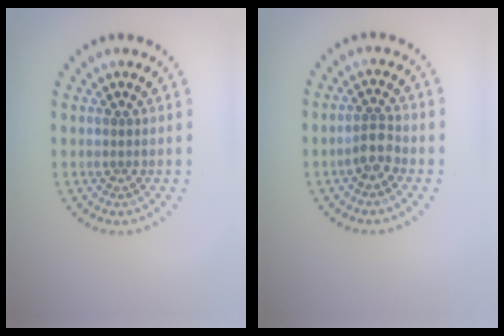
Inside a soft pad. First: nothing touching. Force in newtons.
{"total": 2.1, "press": 1.8, "slide": 1.2}